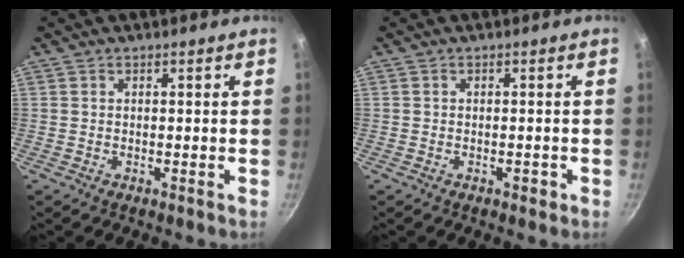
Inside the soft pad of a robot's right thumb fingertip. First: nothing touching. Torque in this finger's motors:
{"motor_torque": [-0.27, 0.02, -0.30, 0.07, -0.02]}